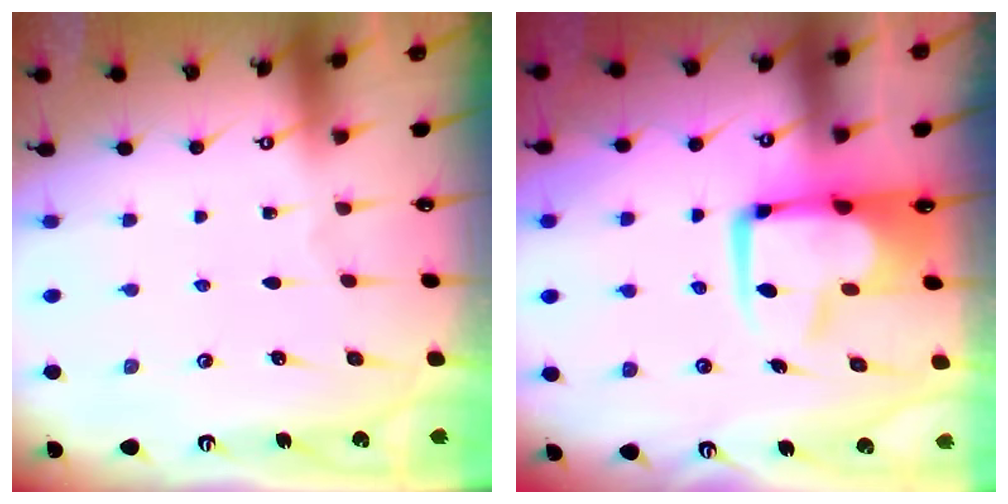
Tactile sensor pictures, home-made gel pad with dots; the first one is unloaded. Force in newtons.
{"total": 10.5, "press": 10.4, "slide": 1.2}